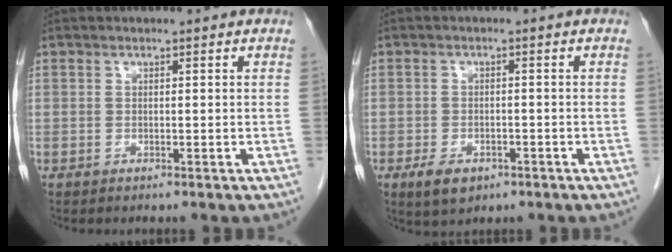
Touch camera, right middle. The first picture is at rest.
{"total": 4.3, "force": [-2.4, 2.5, 2.6], "torque": [-0.049, -0.002, -0.031]}